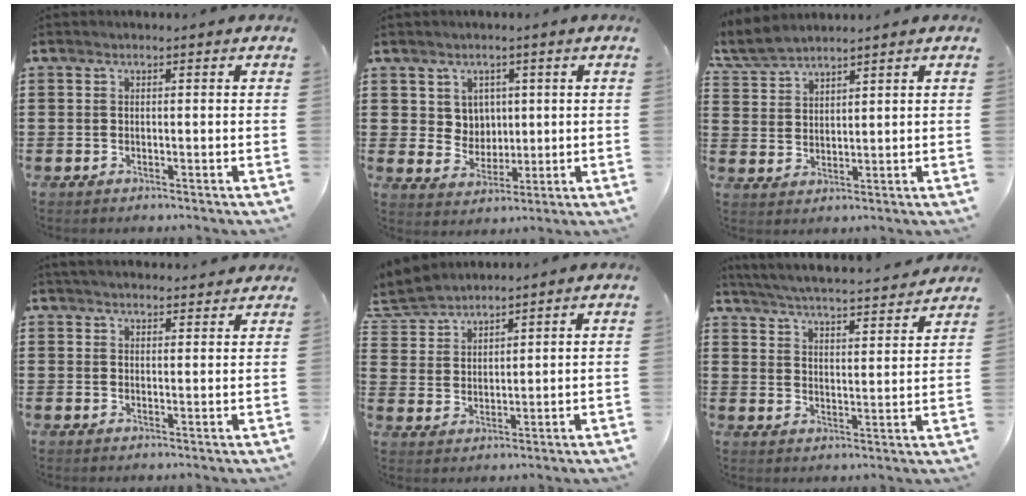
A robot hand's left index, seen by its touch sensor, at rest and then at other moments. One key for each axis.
{"total": 4.3, "fx": 1.8, "fy": 3.8, "fz": 0.7, "tx": -0.037, "ty": 0.008, "tz": 0.032}
{"total": 4.2, "fx": 3.9, "fy": 0.9, "fz": 1.1, "tx": -0.037, "ty": -0.010, "tz": 0.073}
{"total": 2.8, "fx": 2.7, "fy": 0.2, "fz": 0.3, "tx": -0.014, "ty": -0.003, "tz": 0.052}
{"total": 4.1, "fx": 3.9, "fy": 1.3, "fz": 0.2, "tx": -0.027, "ty": -0.019, "tz": 0.068}
{"total": 4.4, "fx": 4.3, "fy": -0.6, "fz": 0.9, "tx": -0.040, "ty": -0.038, "tz": 0.068}